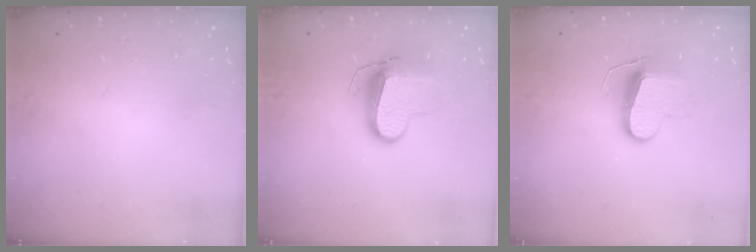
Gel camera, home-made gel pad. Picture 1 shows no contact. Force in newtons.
{"total": 10.7, "press": 10.6, "slide": 1.1}
{"total": 9.7, "press": 9.7, "slide": 0.2}